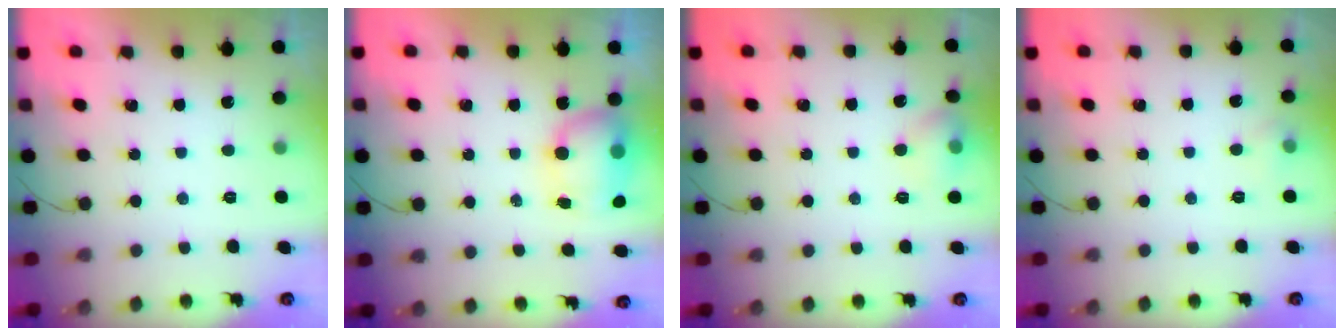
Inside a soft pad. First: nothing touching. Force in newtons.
{"total": 8.8, "press": 8.2, "slide": 3.3}
{"total": 6.9, "press": 6.7, "slide": 1.7}
{"total": 6.5, "press": 3.6, "slide": 5.4}